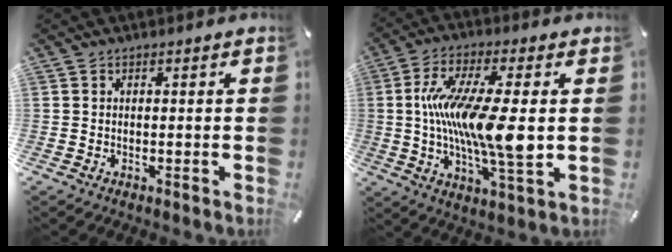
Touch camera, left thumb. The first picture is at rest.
{"total": 16.9, "force": [0.7, 4.1, 16.4], "torque": [-0.296, -0.012, 0.006]}